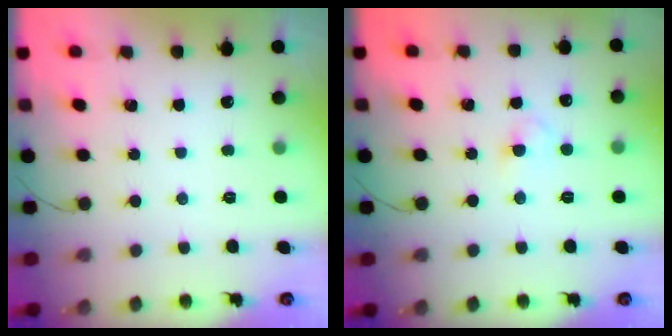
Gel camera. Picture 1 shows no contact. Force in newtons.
{"total": 2.0, "press": 1.8, "slide": 0.9}